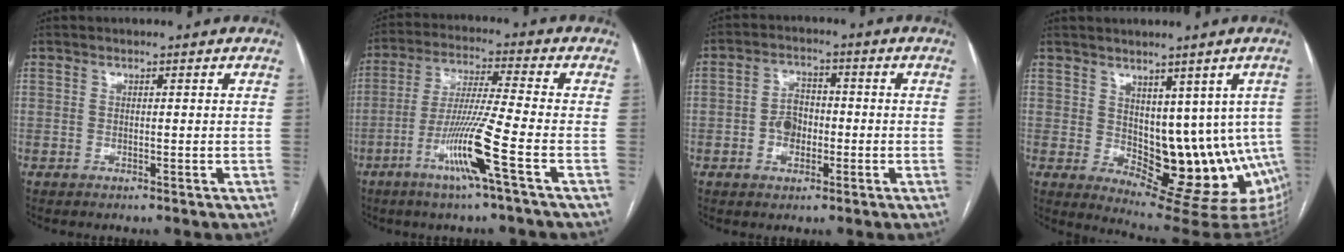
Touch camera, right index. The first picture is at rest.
{"total": 11.1, "force": [-4.8, -1.5, 9.9], "torque": [-0.192, -0.015, -0.096]}
{"total": 4.9, "force": [-1.2, 3.5, 3.3], "torque": [-0.062, 0.013, -0.020]}
{"total": 13.1, "force": [0.1, 7.8, 10.5], "torque": [-0.114, 0.002, 0.020]}